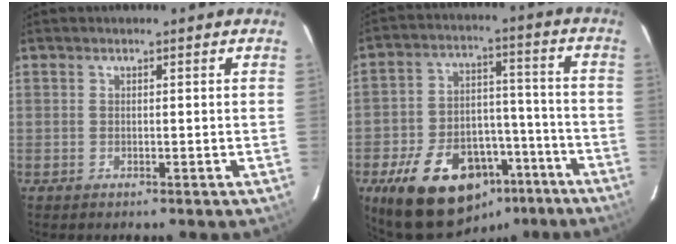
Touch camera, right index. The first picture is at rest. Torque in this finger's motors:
{"motor_torque": [1.71, -0.42, 0.65, 0.09]}